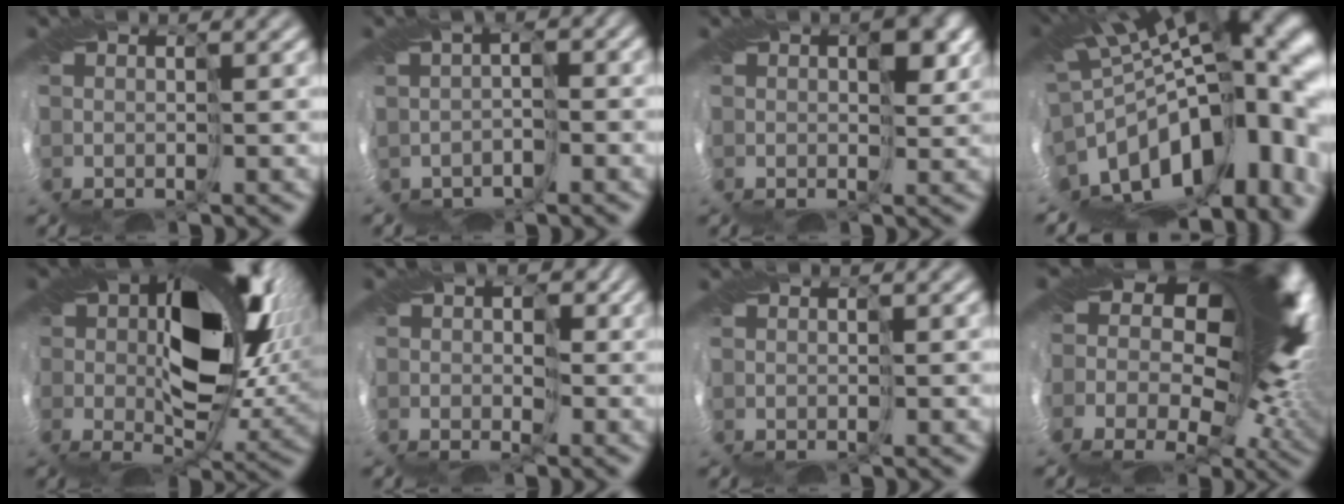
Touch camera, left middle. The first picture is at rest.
{"total": 2.4, "force": [-1.7, 1.4, 1.0], "torque": [-0.006, -0.003, -0.033]}
{"total": 3.6, "force": [1.1, 2.1, 2.8], "torque": [-0.033, 0.004, 0.013]}
{"total": 17.1, "force": [-7.3, 8.5, 12.9], "torque": [-0.168, -0.025, -0.111]}
{"total": 14.2, "force": [1.8, 8.5, 11.2], "torque": [-0.162, -0.022, 0.043]}
{"total": 1.8, "force": [-0.7, 1.6, 0.4], "torque": [0.001, 0.000, -0.019]}
{"total": 0.0}
{"total": 19.3, "force": [3.2, 10.8, 15.7], "torque": [-0.234, 0.014, 0.042]}